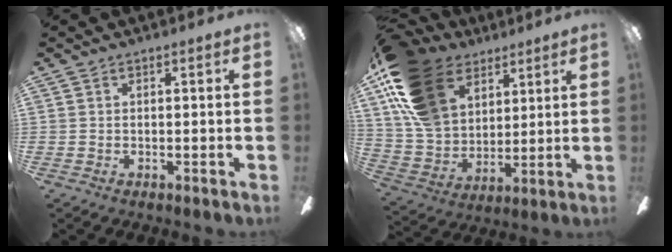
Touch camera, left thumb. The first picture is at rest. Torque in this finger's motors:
{"motor_torque": [0.61, 0.73, 1.69, -1.09, 0.68]}